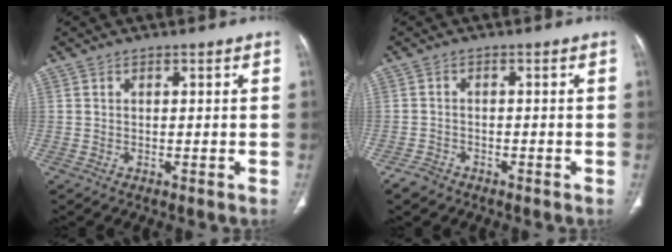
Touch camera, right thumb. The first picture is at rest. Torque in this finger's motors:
{"motor_torque": [0.52, 0.03, -0.41, -0.23, -0.02]}